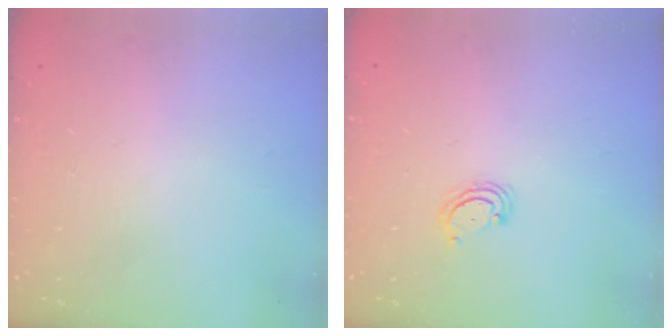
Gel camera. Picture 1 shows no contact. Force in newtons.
{"total": 2.9, "press": 2.9, "slide": 0.3}